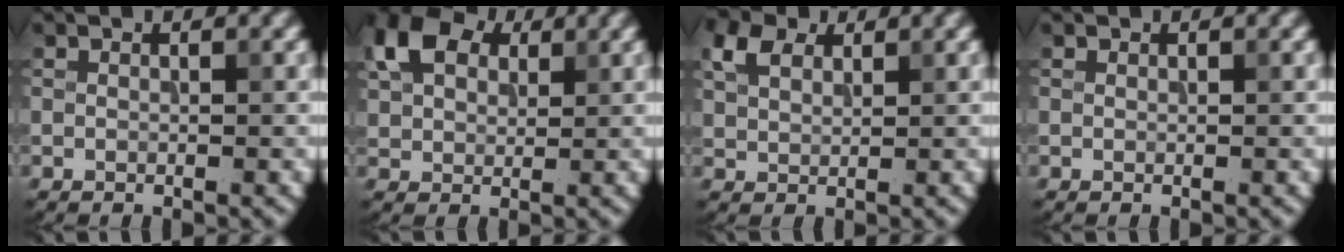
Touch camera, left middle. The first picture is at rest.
{"total": 6.4, "force": [3.0, 4.1, 3.9], "torque": [-0.091, 0.016, 0.049]}
{"total": 3.7, "force": [2.0, 2.4, 2.1], "torque": [-0.055, 0.010, 0.040]}
{"total": 0.0}